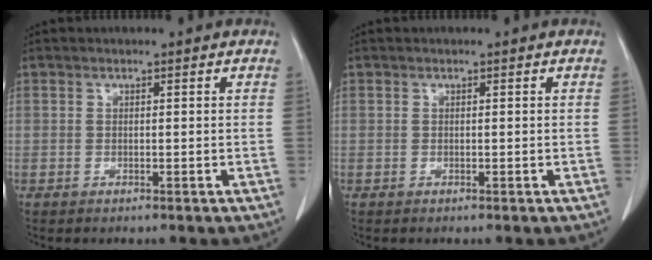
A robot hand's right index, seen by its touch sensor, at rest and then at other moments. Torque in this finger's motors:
{"motor_torque": [0.00, 0.00, 0.00, 0.00]}